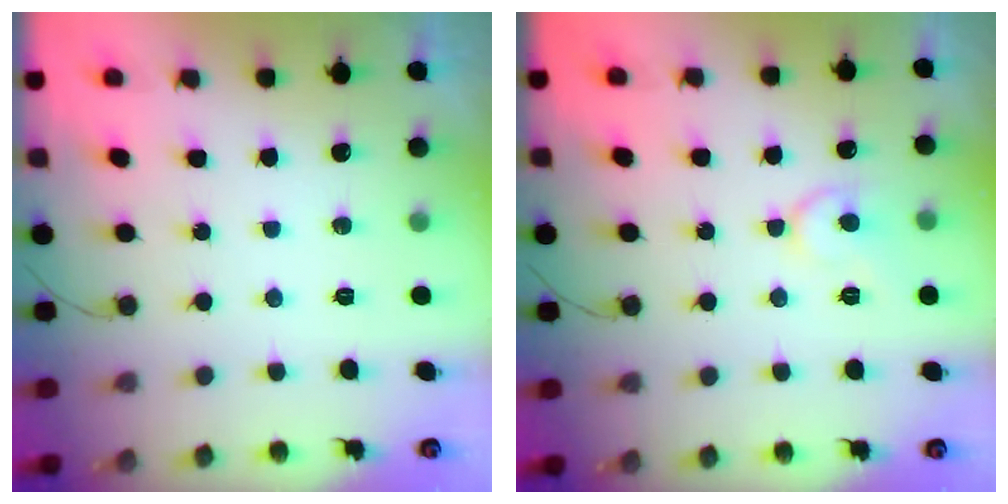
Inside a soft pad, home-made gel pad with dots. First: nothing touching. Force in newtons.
{"total": 7.5, "press": 7.5, "slide": 0.7}